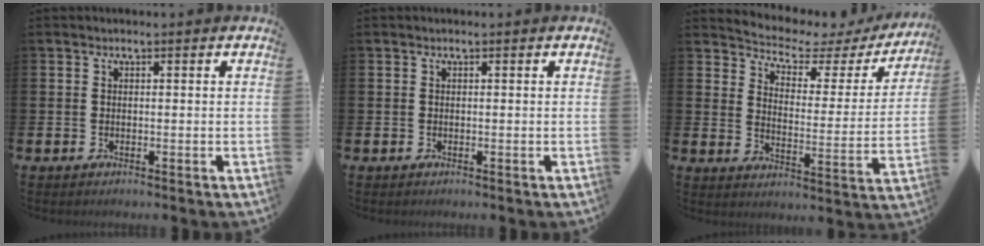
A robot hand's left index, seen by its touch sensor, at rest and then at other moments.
{"total": 0.0}
{"total": 4.1, "force": [3.6, 1.6, 1.1], "torque": [-0.052, -0.029, 0.052]}